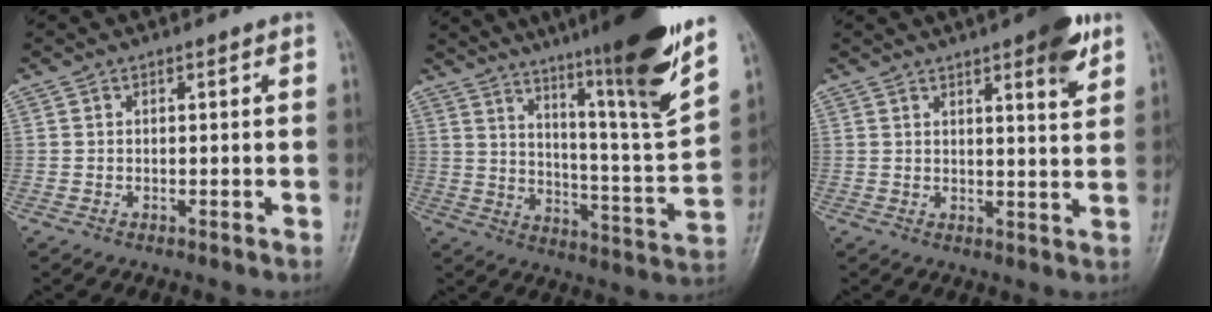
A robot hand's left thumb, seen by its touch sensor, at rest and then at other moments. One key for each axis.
{"total": 22.2, "fx": 15.1, "fy": 1.0, "fz": 16.3, "tx": -0.222, "ty": -0.073, "tz": 0.233}
{"total": 8.2, "fx": 4.7, "fy": 1.9, "fz": 6.4, "tx": -0.074, "ty": -0.020, "tz": 0.059}